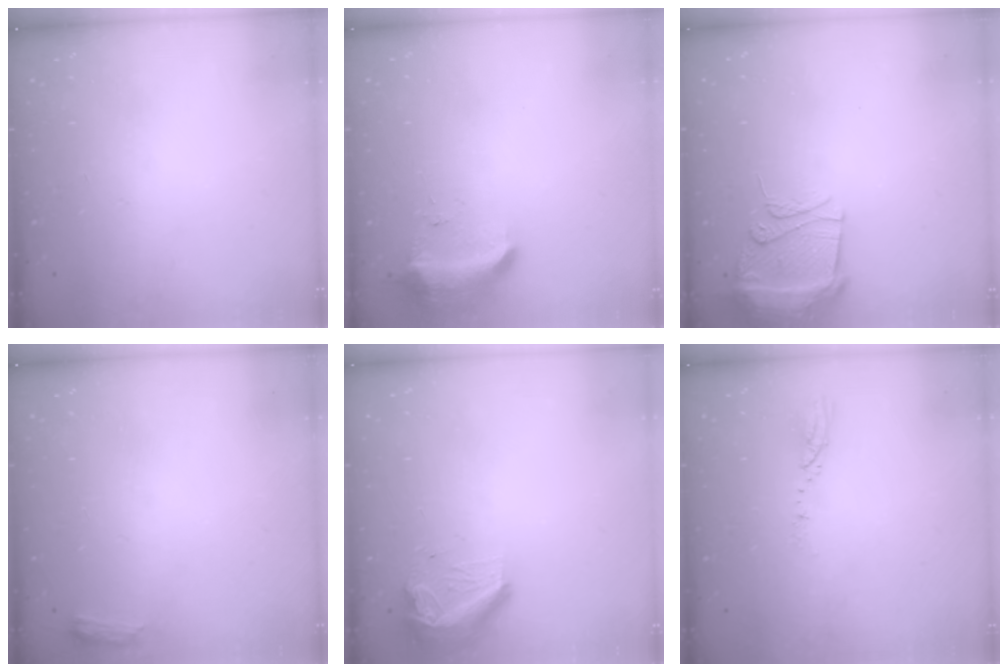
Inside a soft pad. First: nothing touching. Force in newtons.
{"total": 8.9, "press": 8.8, "slide": 1.6}
{"total": 10.8, "press": 10.7, "slide": 1.1}
{"total": 3.3, "press": 3.2, "slide": 0.5}
{"total": 9.3, "press": 9.2, "slide": 1.6}
{"total": 3.1, "press": 3.1, "slide": 0.3}